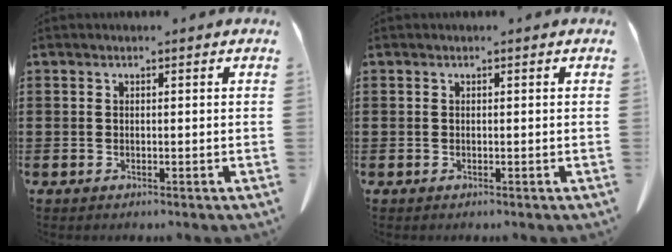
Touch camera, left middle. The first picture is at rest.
{"total": 0.0}